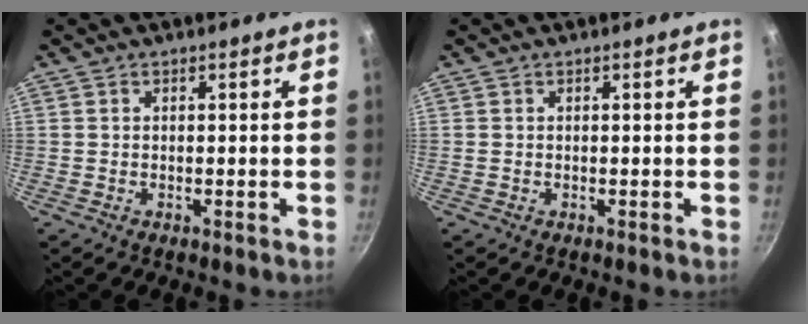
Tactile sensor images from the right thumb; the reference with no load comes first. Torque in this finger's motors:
{"motor_torque": [0.05, -0.17, -0.27, 0.09, 0.04]}